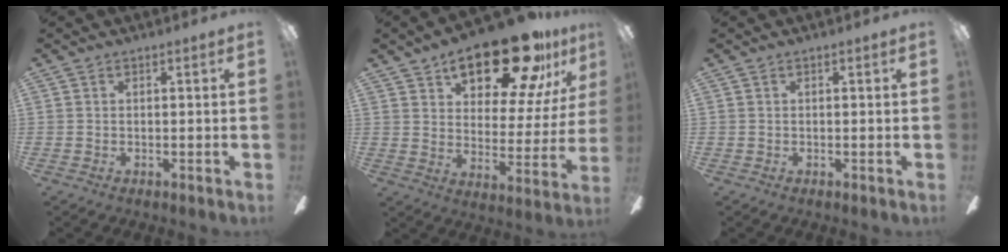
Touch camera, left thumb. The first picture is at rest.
{"total": 21.2, "force": [14.6, 8.3, 12.9], "torque": [-0.189, -0.086, 0.242]}
{"total": 0.0}